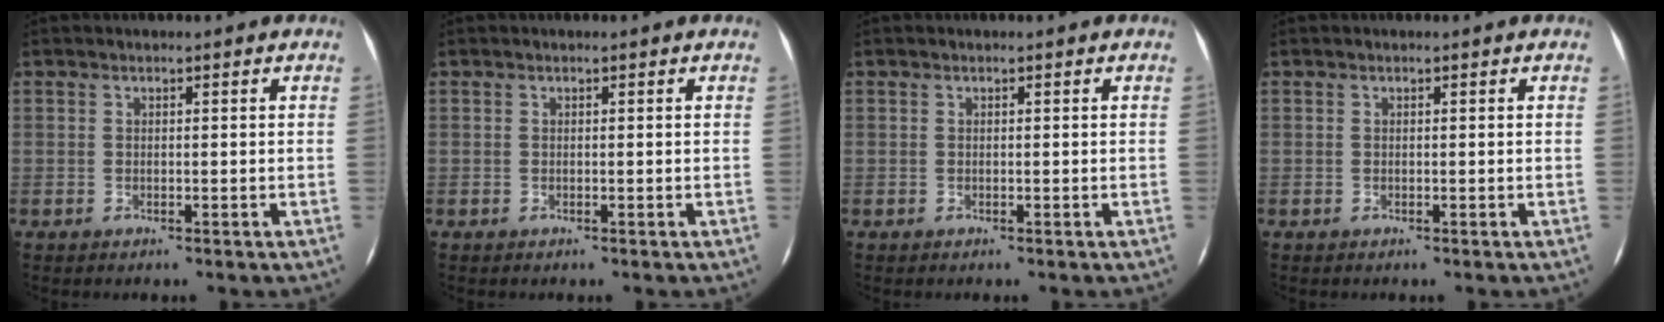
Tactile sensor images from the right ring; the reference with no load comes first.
{"total": 0.0}
{"total": 0.0}
{"total": 0.0}